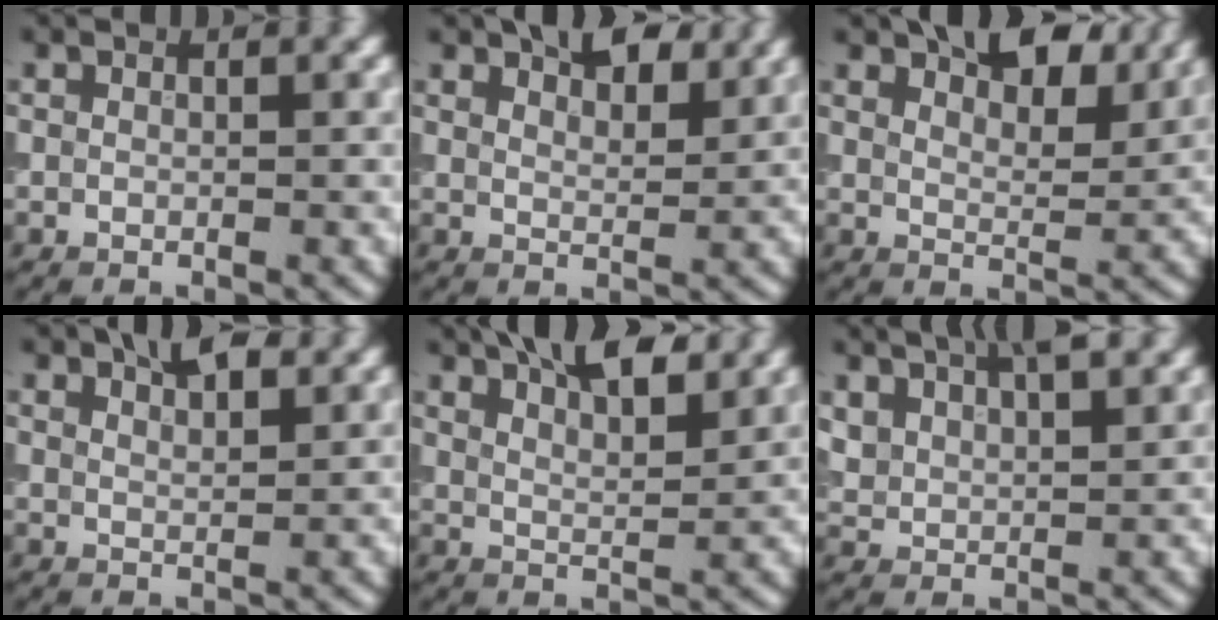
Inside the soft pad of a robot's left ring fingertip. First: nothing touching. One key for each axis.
{"total": 3.4, "fx": 2.7, "fy": 1.5, "fz": 1.5, "tx": -0.019, "ty": 0.008, "tz": 0.037}
{"total": 5.7, "fx": 4.3, "fy": 2.4, "fz": 2.9, "tx": -0.038, "ty": 0.008, "tz": 0.066}
{"total": 2.4, "fx": 2.0, "fy": 0.7, "fz": 1.2, "tx": -0.016, "ty": 0.006, "tz": 0.034}
{"total": 6.6, "fx": 4.8, "fy": 2.2, "fz": 4.0, "tx": -0.035, "ty": 0.026, "tz": 0.052}
{"total": 6.5, "fx": 4.6, "fy": 2.7, "fz": 3.7, "tx": -0.080, "ty": 0.023, "tz": 0.071}